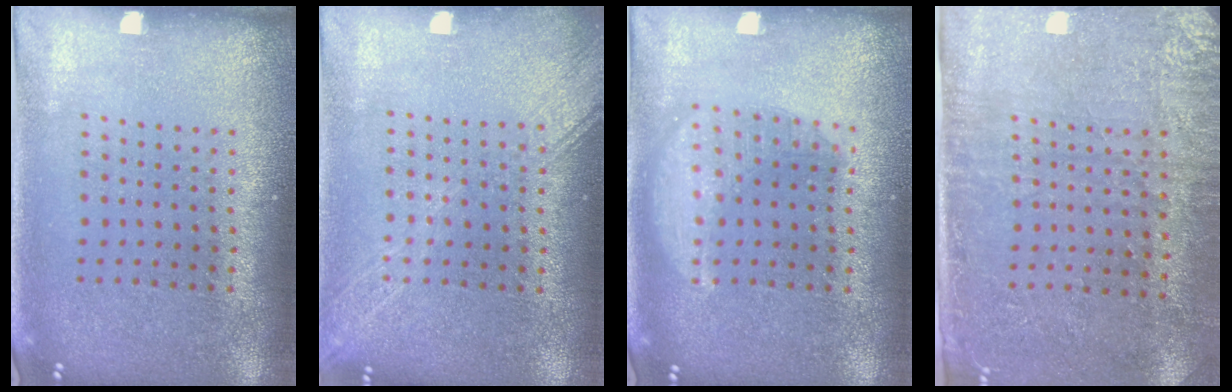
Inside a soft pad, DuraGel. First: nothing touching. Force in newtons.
{"total": 1.8, "press": 1.7, "slide": 0.2}
{"total": 1.4, "press": 1.4, "slide": 0.1}
{"total": 2.9, "press": 2.5, "slide": 1.5}